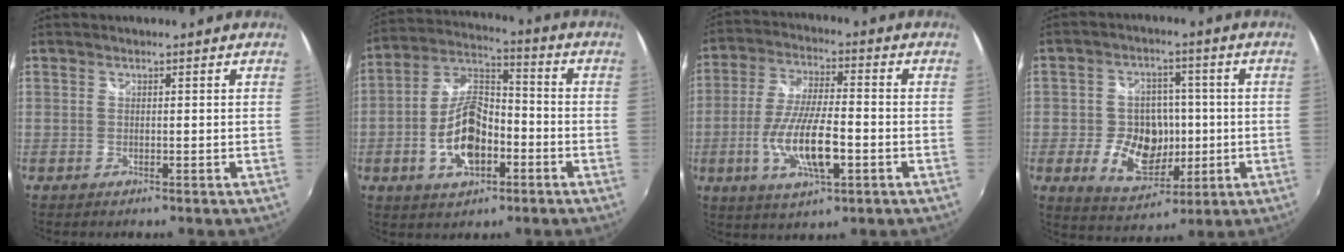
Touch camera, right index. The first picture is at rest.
{"total": 12.5, "force": [-4.3, 6.4, 9.8], "torque": [-0.199, 0.018, -0.072]}
{"total": 13.0, "force": [-3.8, 3.7, 11.8], "torque": [-0.237, -0.011, -0.069]}
{"total": 11.6, "force": [-2.4, 9.0, 6.9], "torque": [-0.153, 0.009, -0.028]}